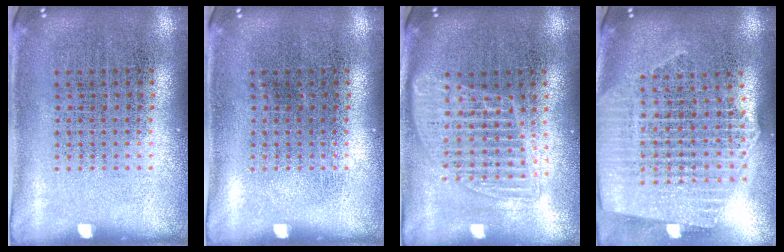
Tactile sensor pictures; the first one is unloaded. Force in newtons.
{"total": 0.0}
{"total": 1.4, "press": 1.3, "slide": 0.6}
{"total": 2.5, "press": 2.1, "slide": 1.3}